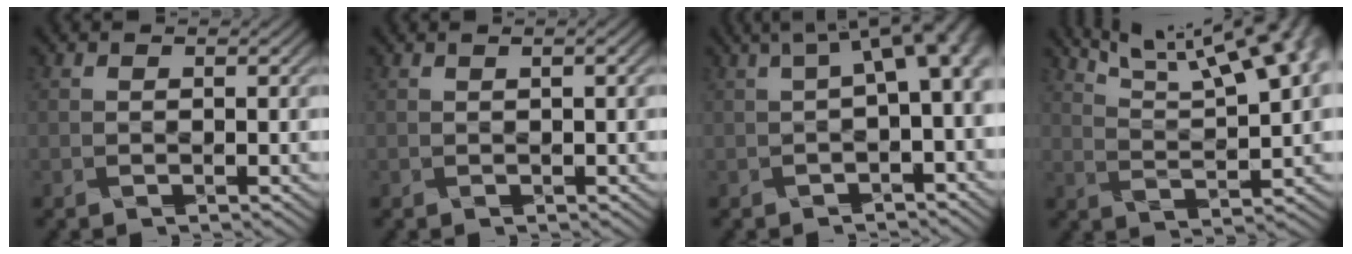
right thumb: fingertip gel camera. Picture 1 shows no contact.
{"total": 1.1, "force": [0.2, 0.2, 1.1], "torque": [-0.019, 0.006, 0.001]}
{"total": 7.4, "force": [1.2, 2.6, 6.9], "torque": [-0.093, 0.016, 0.019]}
{"total": 14.4, "force": [9.2, 3.6, 10.4], "torque": [-0.164, 0.029, 0.125]}